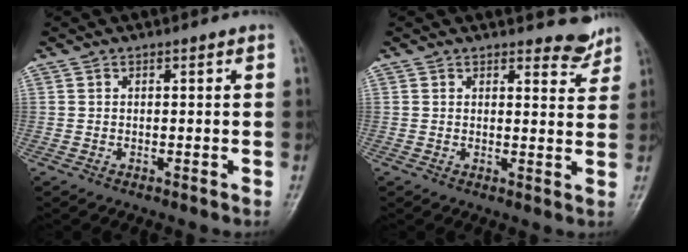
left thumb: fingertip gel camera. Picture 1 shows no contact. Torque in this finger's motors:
{"motor_torque": [-0.40, 0.15, -0.18, -0.23, -0.05]}